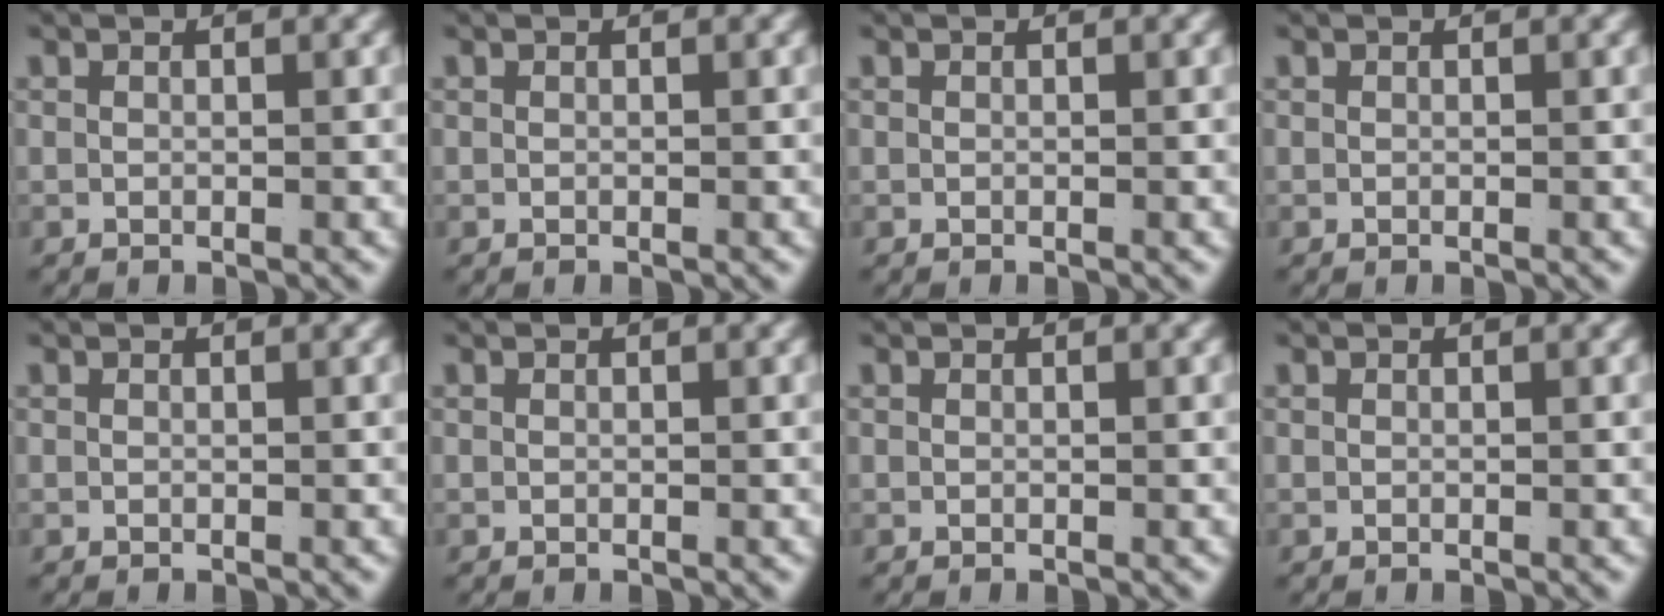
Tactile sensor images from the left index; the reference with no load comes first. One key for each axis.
{"total": 0.0}
{"total": 0.0}
{"total": 0.0}
{"total": 0.0}
{"total": 0.0}
{"total": 0.0}
{"total": 0.0}